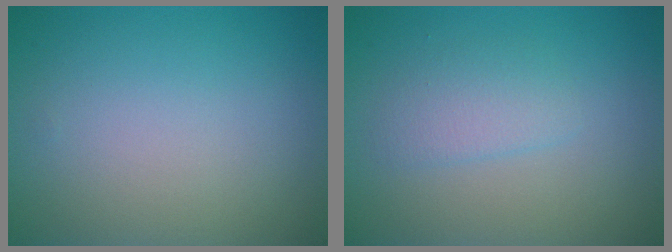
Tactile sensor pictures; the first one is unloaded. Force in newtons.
{"total": 2.0, "press": 2.0, "slide": 0.1}